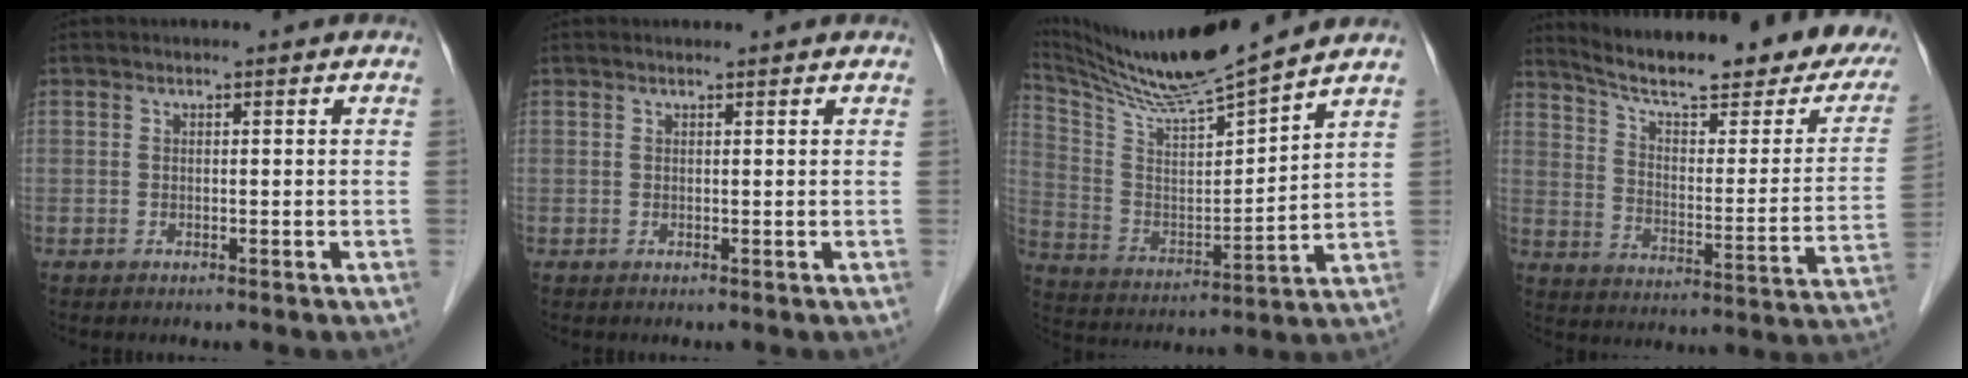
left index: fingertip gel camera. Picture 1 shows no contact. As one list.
[{"total": 1.1, "force": [1.1, 0.0, 0.2], "torque": [-0.012, 0.009, 0.016]}, {"total": 16.1, "force": [14.6, -0.7, 6.8], "torque": [-0.137, -0.001, 0.264]}, {"total": 25.9, "force": [21.0, 4.9, 14.4], "torque": [-0.207, -0.033, 0.272]}]